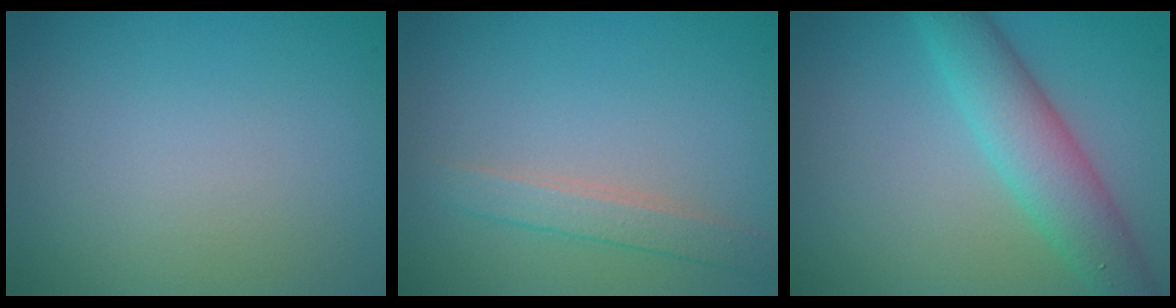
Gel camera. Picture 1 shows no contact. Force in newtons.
{"total": 2.2, "press": 2.2, "slide": 0.2}
{"total": 5.4, "press": 5.4, "slide": 0.2}